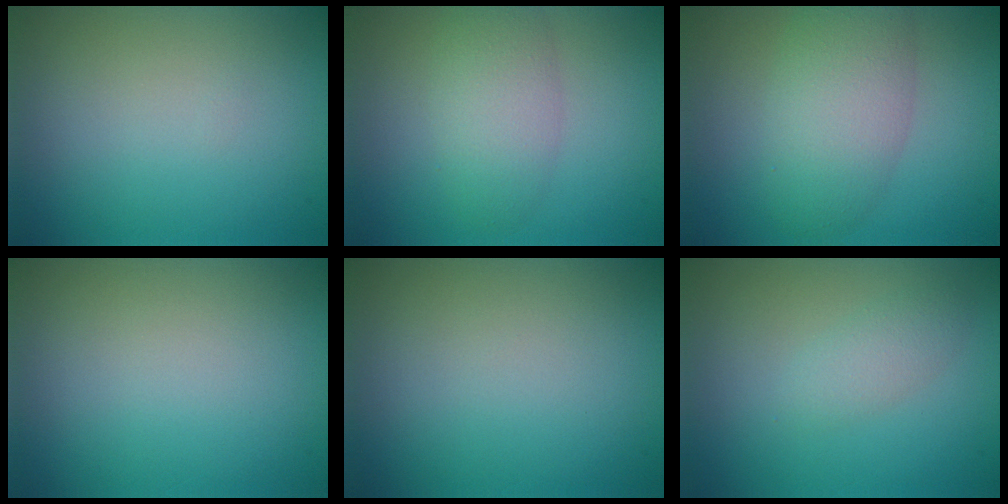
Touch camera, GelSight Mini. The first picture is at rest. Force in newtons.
{"total": 4.0, "press": 4.0, "slide": 0.1}
{"total": 5.6, "press": 5.6, "slide": 0.2}
{"total": 0.0}
{"total": 0.0}
{"total": 1.7, "press": 1.6, "slide": 0.1}